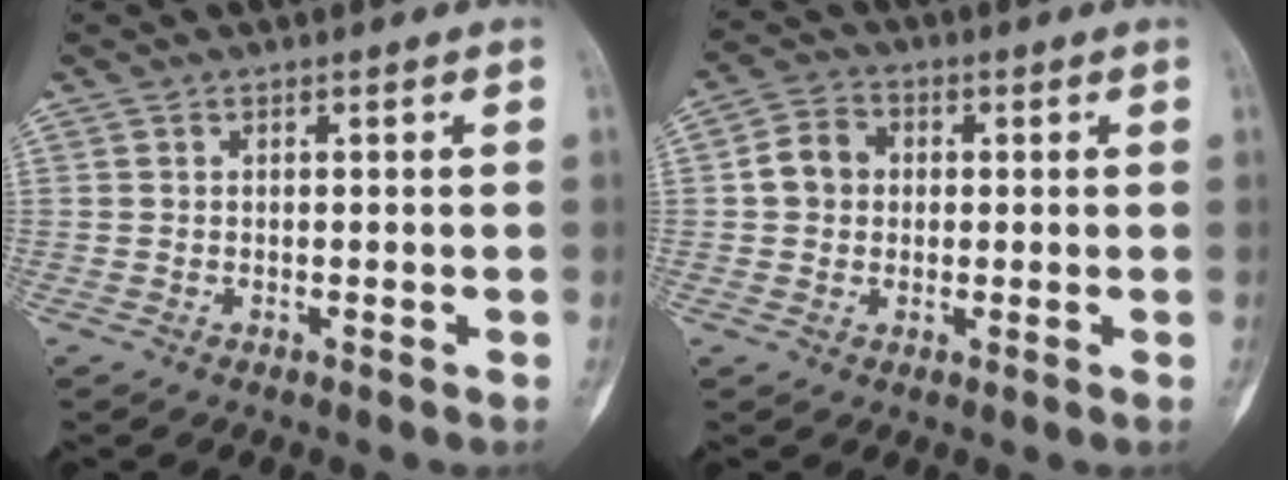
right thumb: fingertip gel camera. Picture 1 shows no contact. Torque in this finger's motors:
{"motor_torque": [0.06, 0.05, 0.02, -0.03, 0.01]}